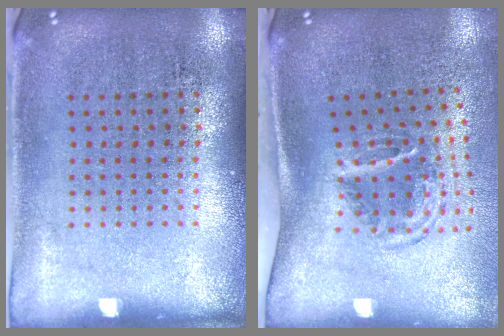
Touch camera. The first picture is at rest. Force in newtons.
{"total": 1.9, "press": 1.2, "slide": 1.5}